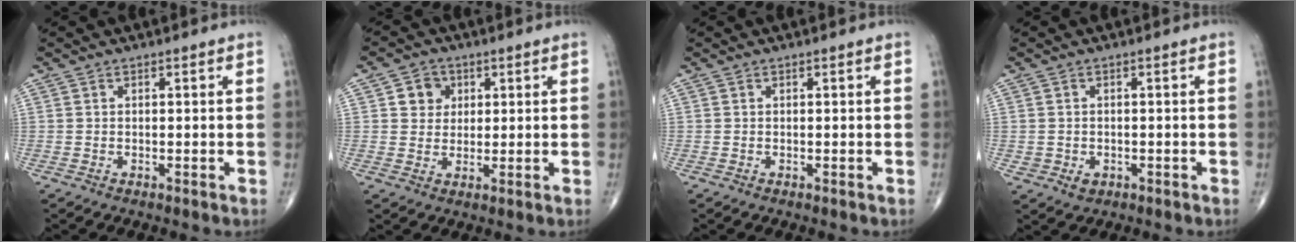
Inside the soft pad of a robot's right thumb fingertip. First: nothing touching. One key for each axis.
{"total": 4.9, "fx": 1.6, "fy": 4.4, "fz": 1.6, "tx": -0.001, "ty": -0.002, "tz": 0.023}
{"total": 0.0}
{"total": 2.4, "fx": -0.6, "fy": 2.0, "fz": 1.1, "tx": -0.010, "ty": 0.002, "tz": -0.002}